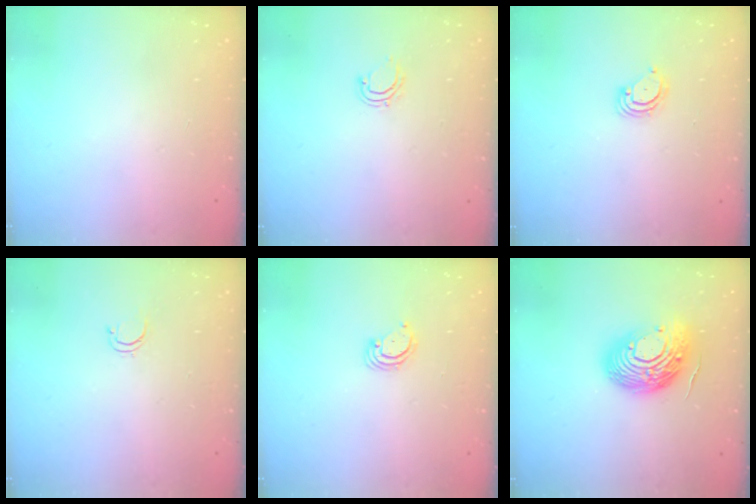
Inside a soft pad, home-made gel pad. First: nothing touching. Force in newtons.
{"total": 4.8, "press": 4.7, "slide": 0.7}
{"total": 3.7, "press": 3.7, "slide": 0.3}
{"total": 3.5, "press": 3.5, "slide": 0.5}
{"total": 3.5, "press": 3.5, "slide": 0.3}
{"total": 18.7, "press": 18.7, "slide": 1.6}